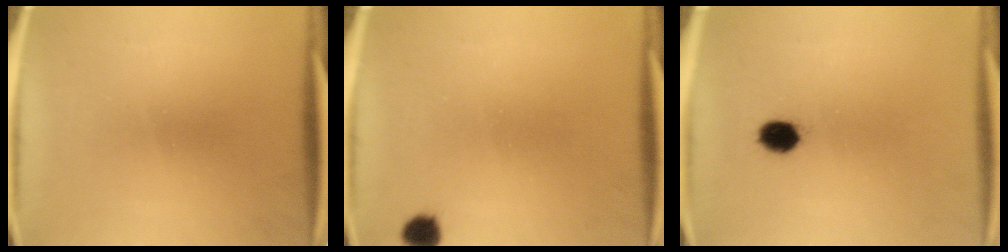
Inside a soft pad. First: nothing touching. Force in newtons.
{"total": 2.8}
{"total": 4.1}